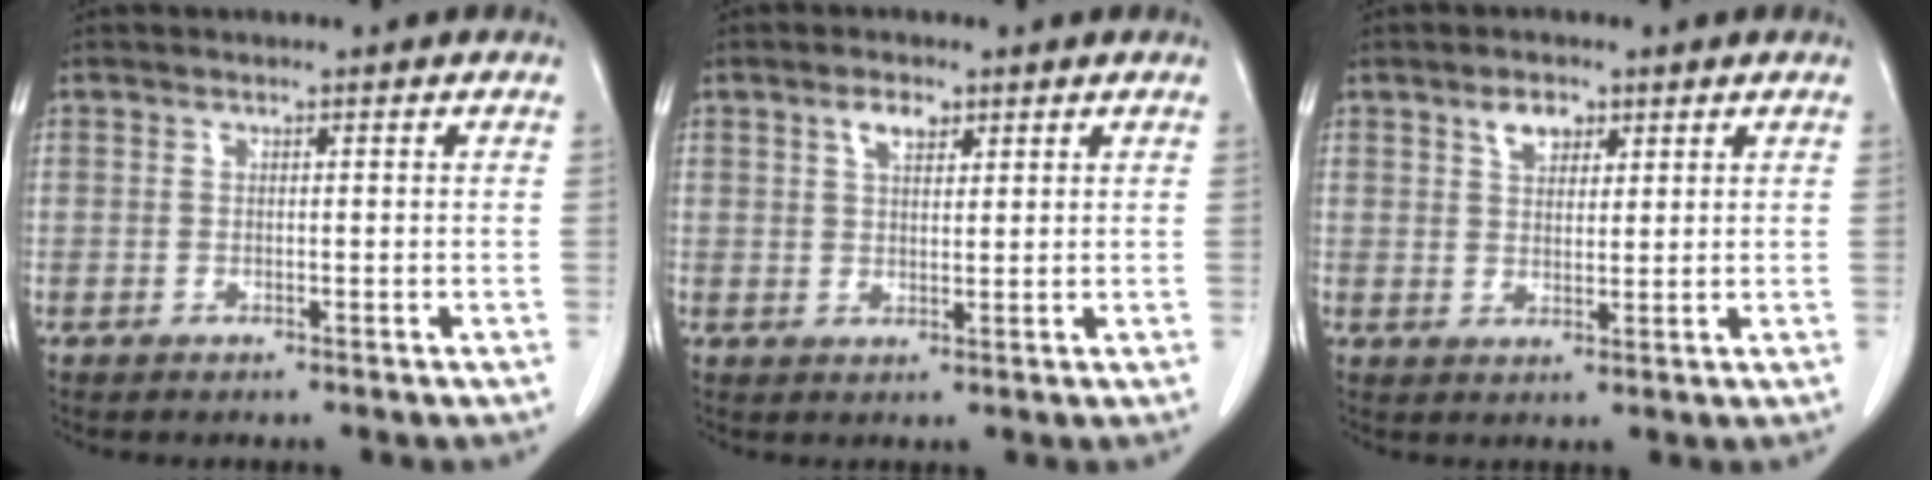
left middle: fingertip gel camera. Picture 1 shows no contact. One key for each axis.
{"total": 3.2, "fx": 1.9, "fy": 1.4, "fz": 2.2, "tx": -0.042, "ty": 0.004, "tz": 0.035}
{"total": 3.6, "fx": 2.1, "fy": 2.0, "fz": 2.1, "tx": -0.037, "ty": 0.006, "tz": 0.039}